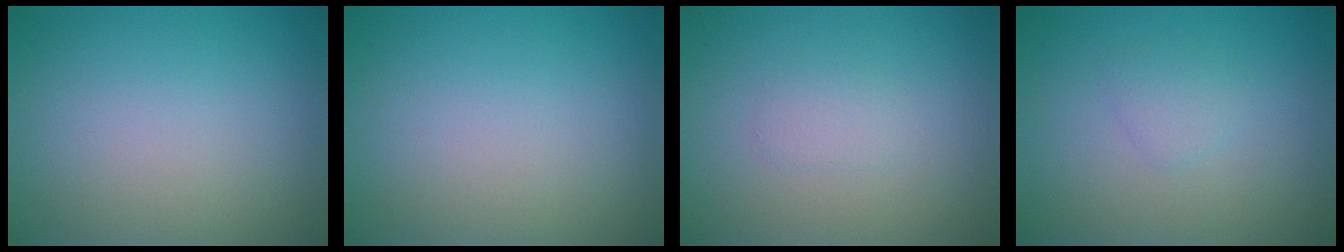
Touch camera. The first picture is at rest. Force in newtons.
{"total": 0.0}
{"total": 1.0, "press": 1.0, "slide": 0.0}
{"total": 1.1, "press": 1.1, "slide": 0.0}